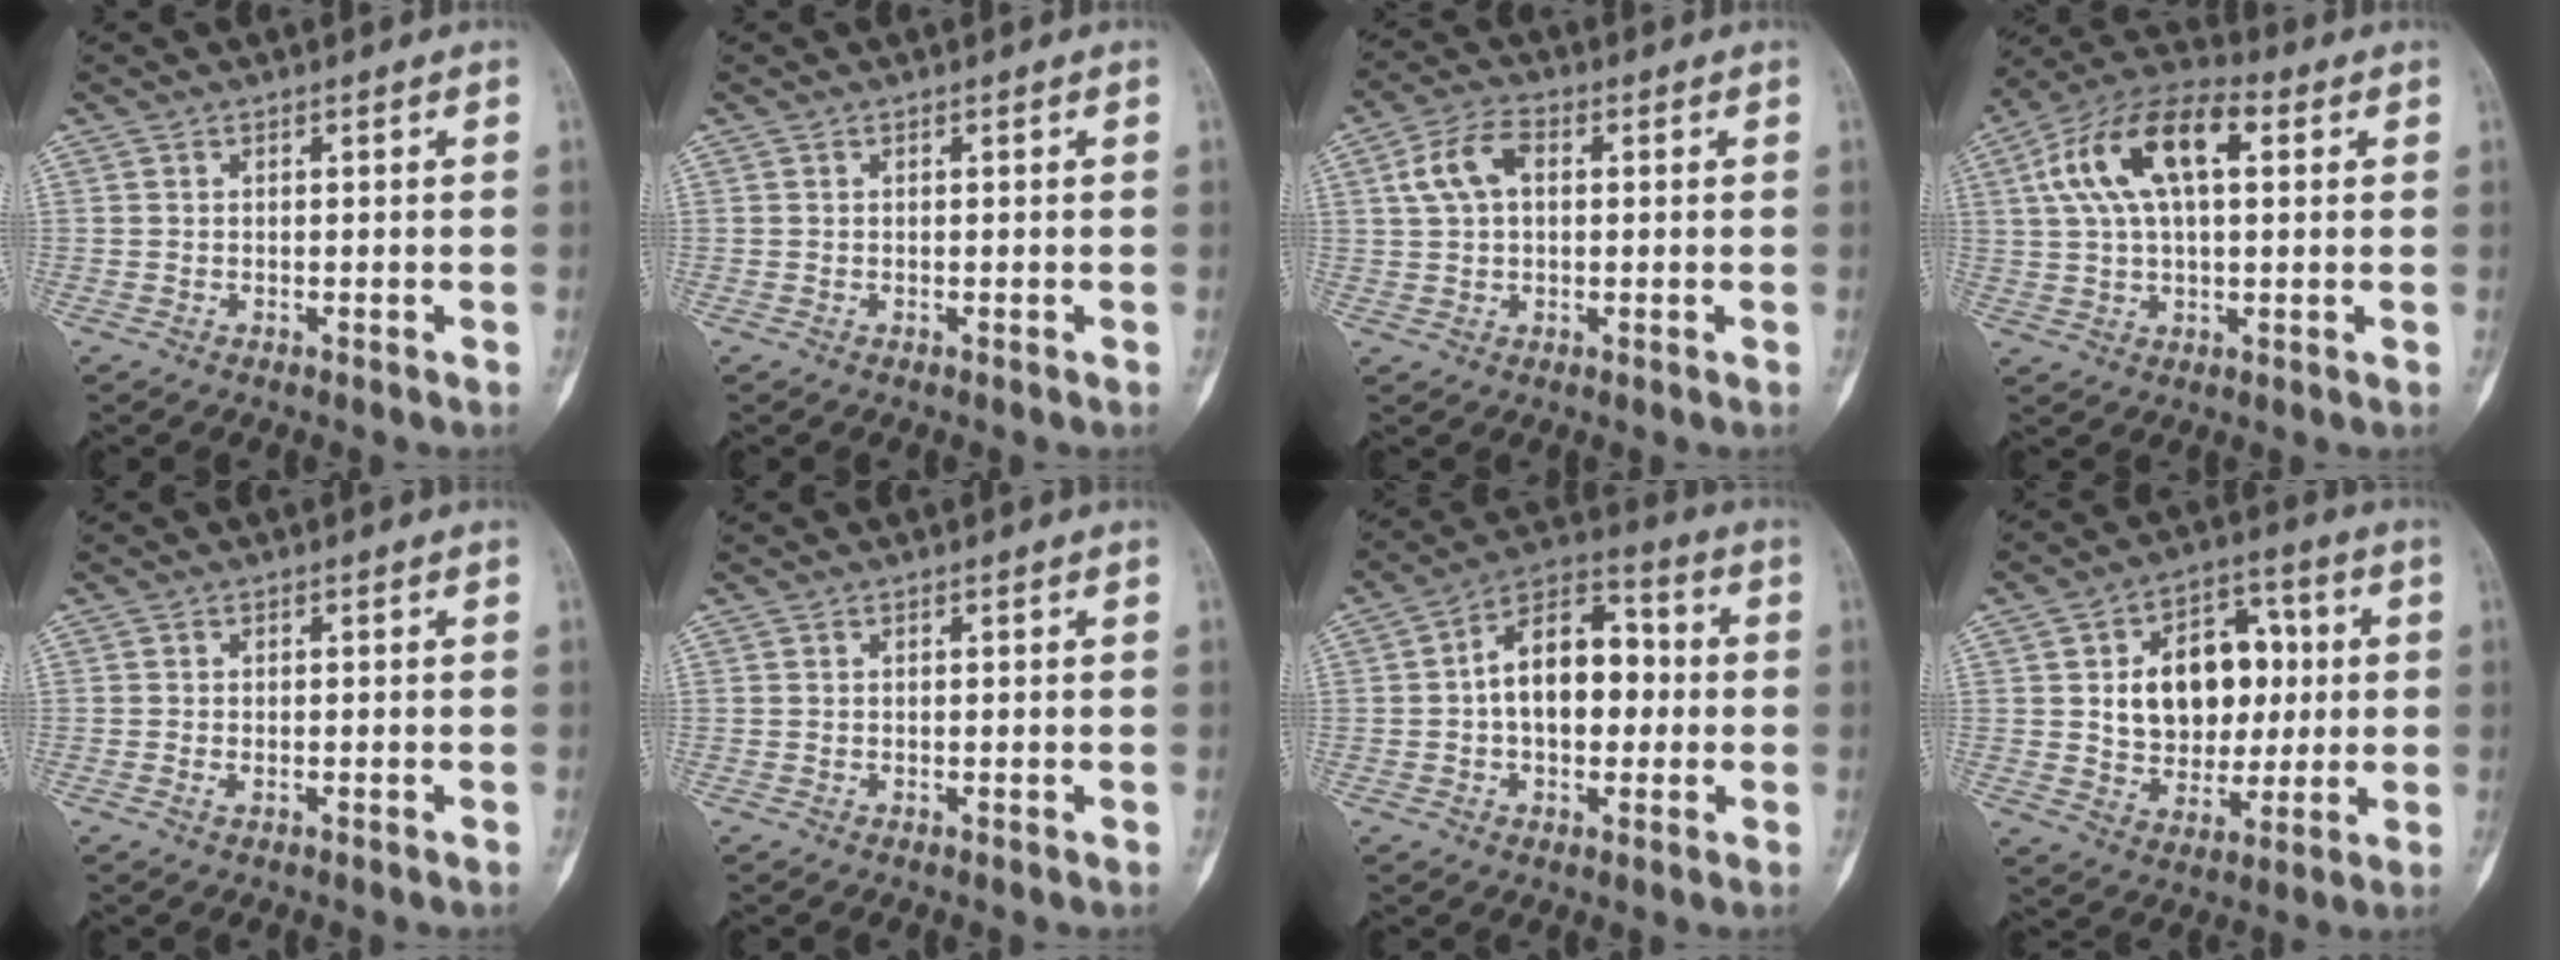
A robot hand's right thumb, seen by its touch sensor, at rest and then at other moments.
{"total": 0.0}
{"total": 7.3, "force": [1.6, 4.5, 5.5], "torque": [-0.108, 0.018, 0.028]}
{"total": 15.7, "force": [4.4, 7.8, 12.9], "torque": [-0.242, 0.030, 0.074]}
{"total": 0.8, "force": [-0.4, 0.3, 0.6], "torque": [-0.018, 0.003, -0.007]}
{"total": 0.0}
{"total": 13.9, "force": [0.0, 8.7, 10.8], "torque": [-0.139, 0.038, -0.011]}
{"total": 16.0, "force": [2.1, 11.7, 10.7], "torque": [-0.114, 0.013, 0.040]}